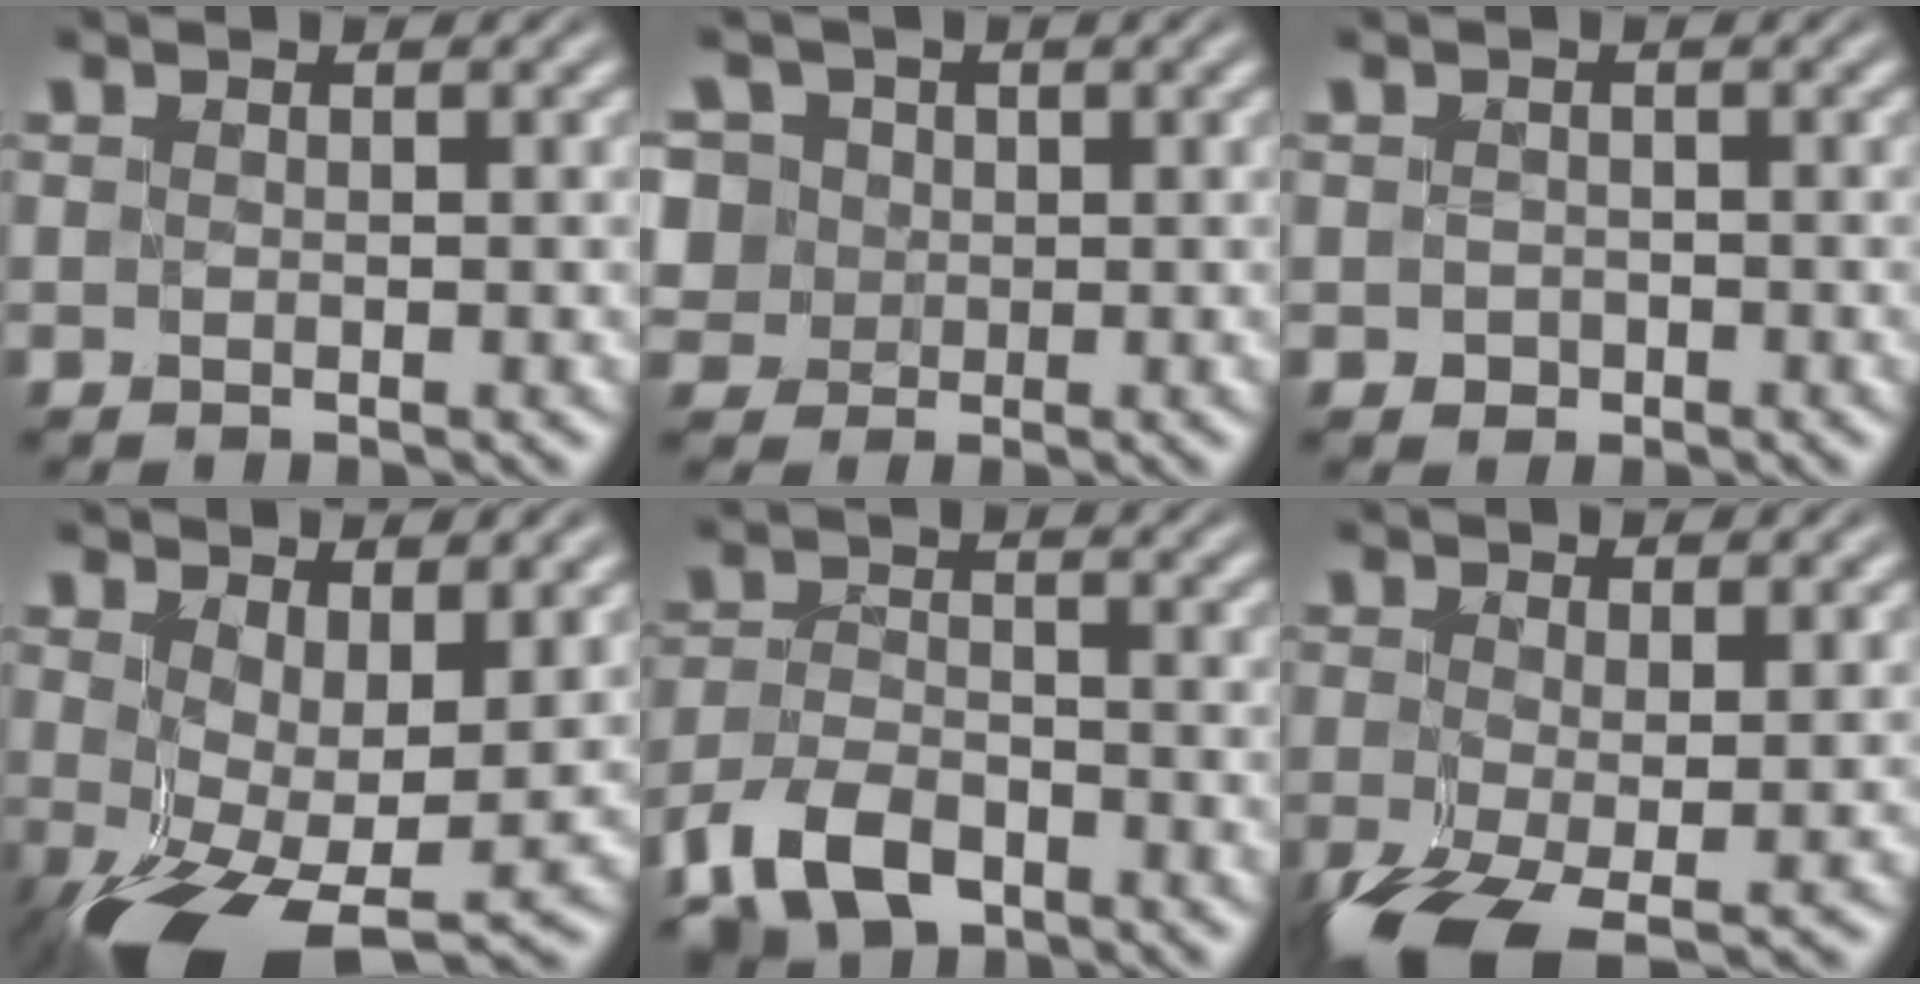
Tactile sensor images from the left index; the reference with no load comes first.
{"total": 6.2, "force": [2.0, 5.3, 2.4], "torque": [-0.045, 0.029, 0.008]}
{"total": 0.8, "force": [-0.4, 0.7, 0.1], "torque": [0.003, -0.002, -0.007]}
{"total": 9.5, "force": [-1.1, 4.9, 8.1], "torque": [-0.156, -0.031, -0.001]}
{"total": 4.9, "force": [-3.6, 2.4, 2.3], "torque": [-0.048, -0.002, -0.076]}
{"total": 6.5, "force": [-2.8, 3.0, 5.1], "torque": [-0.116, -0.022, -0.047]}